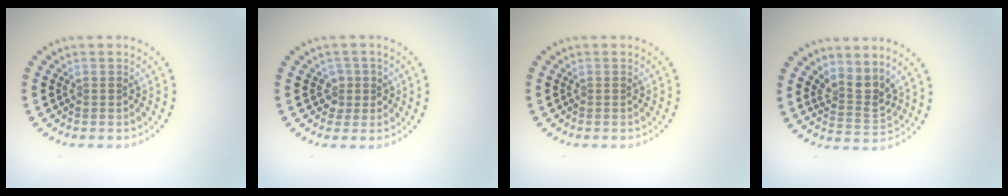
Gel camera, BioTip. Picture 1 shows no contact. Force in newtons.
{"total": 1.8, "press": 1.5, "slide": 1.1}
{"total": 0.0}
{"total": 2.8, "press": 2.1, "slide": 1.9}